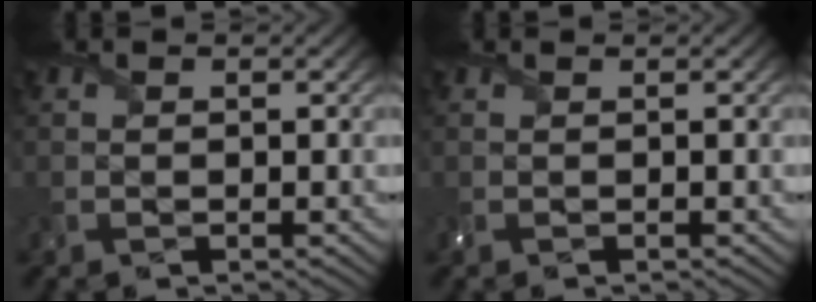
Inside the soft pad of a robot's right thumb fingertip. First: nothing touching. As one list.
[{"total": 0.0}]